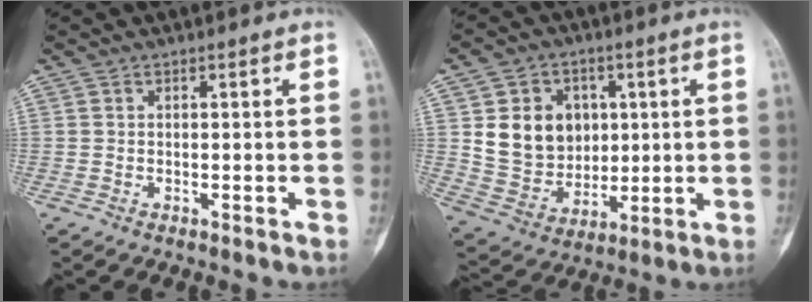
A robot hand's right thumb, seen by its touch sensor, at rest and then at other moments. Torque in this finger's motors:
{"motor_torque": [-0.23, 0.42, 0.38, -0.31, 0.10]}